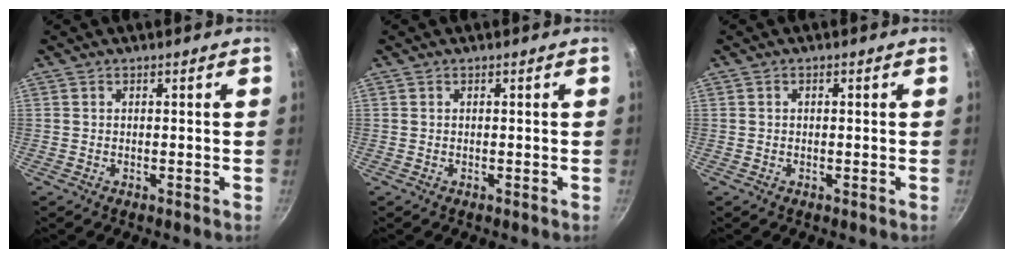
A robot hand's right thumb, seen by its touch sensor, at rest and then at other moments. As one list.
[{"total": 0.0}, {"total": 0.5, "force": [0.0, 0.4, 0.4], "torque": [-0.006, 0.004, 0.002]}]